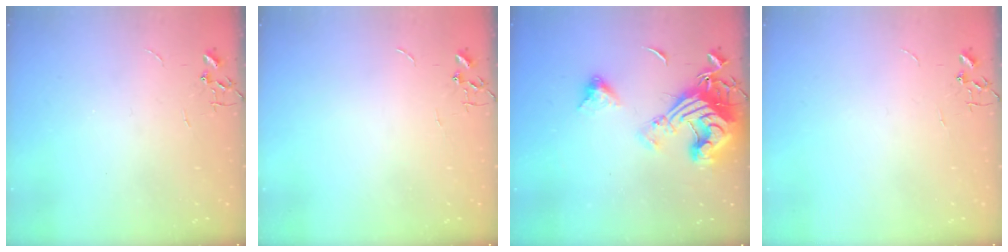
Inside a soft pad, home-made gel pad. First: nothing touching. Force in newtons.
{"total": 0.0}
{"total": 18.5, "press": 18.3, "slide": 2.2}
{"total": 0.0}